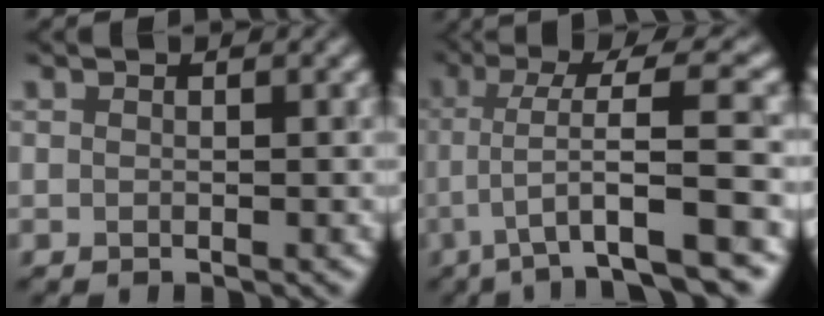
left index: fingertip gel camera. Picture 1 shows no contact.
{"total": 8.0, "force": [-1.9, 1.2, 7.7], "torque": [-0.119, 0.031, -0.020]}